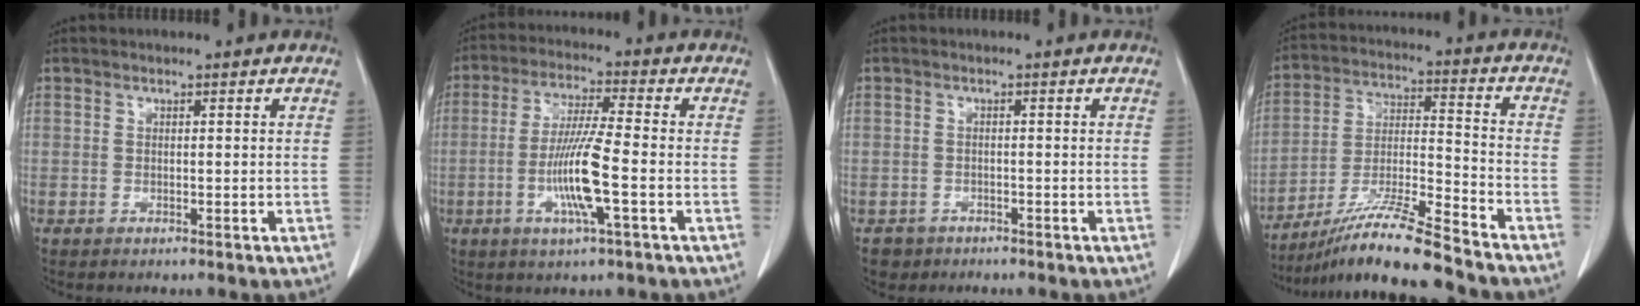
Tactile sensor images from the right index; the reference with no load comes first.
{"total": 9.8, "force": [-2.5, 0.0, 9.4], "torque": [-0.184, -0.010, -0.050]}
{"total": 2.2, "force": [-1.4, 1.7, -0.2], "torque": [-0.003, 0.007, -0.024]}
{"total": 14.0, "force": [-11.9, -0.9, 7.3], "torque": [-0.132, -0.011, -0.216]}